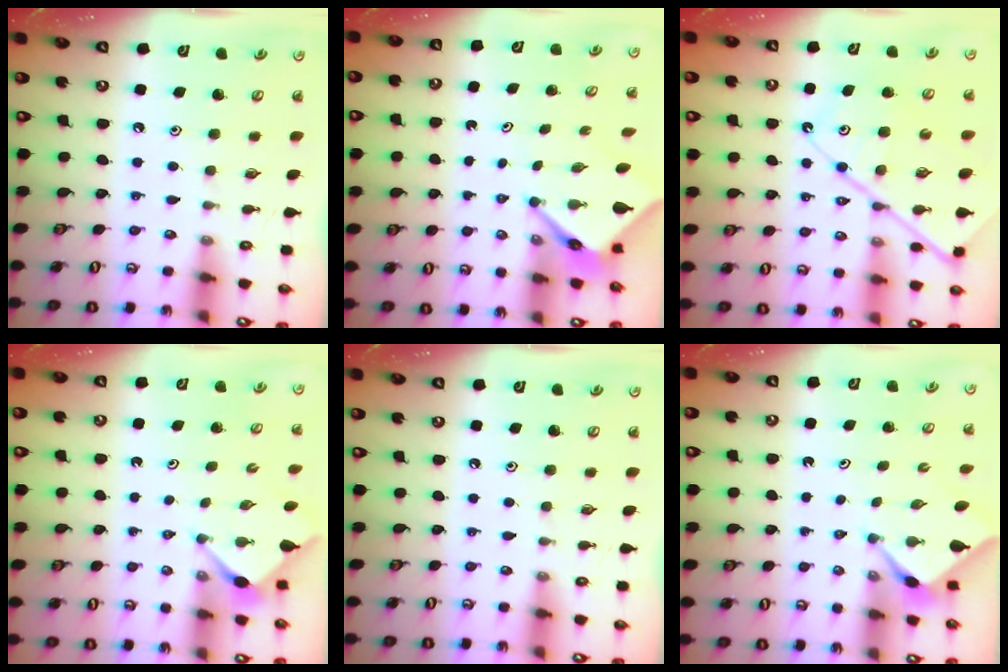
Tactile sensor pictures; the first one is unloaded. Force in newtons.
{"total": 4.3, "press": 4.3, "slide": 0.2}
{"total": 11.5, "press": 11.4, "slide": 1.3}
{"total": 2.7, "press": 2.7, "slide": 0.3}
{"total": 0.0}
{"total": 2.3, "press": 2.3, "slide": 0.1}